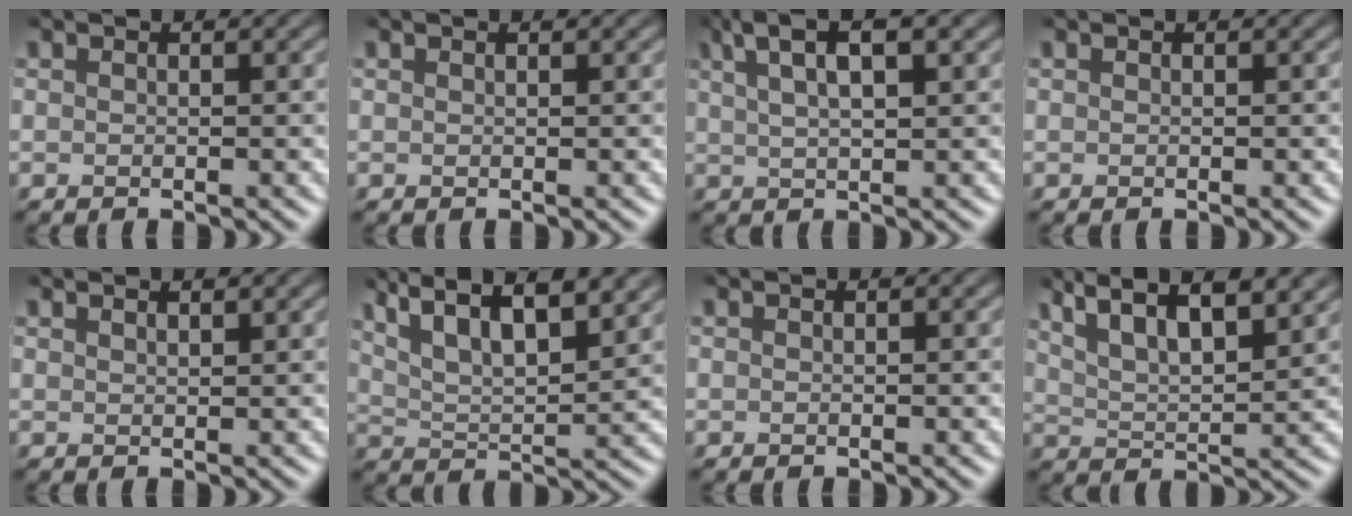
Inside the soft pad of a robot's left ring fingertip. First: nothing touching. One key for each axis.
{"total": 0.0}
{"total": 5.5, "fx": 3.3, "fy": 1.3, "fz": 4.2, "tx": -0.076, "ty": 0.015, "tz": 0.059}
{"total": 0.0}
{"total": 0.9, "fx": 0.8, "fy": -0.1, "fz": 0.3, "tx": -0.009, "ty": -0.001, "tz": 0.019}
{"total": 9.9, "fx": 6.9, "fy": 2.9, "fz": 6.4, "tx": -0.099, "ty": 0.031, "tz": 0.084}
{"total": 0.0}
{"total": 8.8, "fx": 6.2, "fy": 2.6, "fz": 5.7, "tx": -0.086, "ty": 0.030, "tz": 0.077}